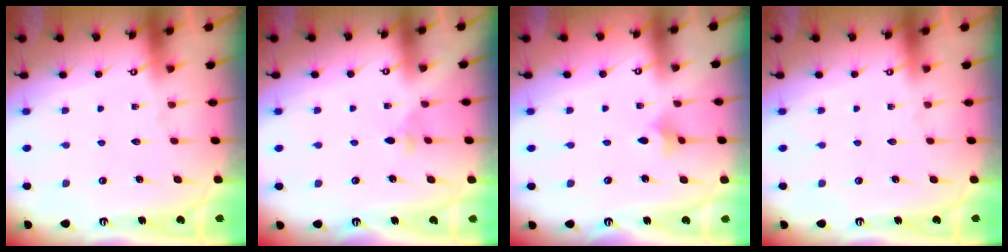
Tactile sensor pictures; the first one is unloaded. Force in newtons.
{"total": 3.0, "press": 2.9, "slide": 0.5}
{"total": 2.3, "press": 2.2, "slide": 0.5}
{"total": 0.0}